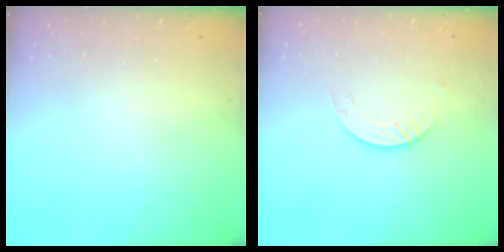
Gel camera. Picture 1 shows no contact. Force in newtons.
{"total": 3.2, "press": 3.1, "slide": 0.3}